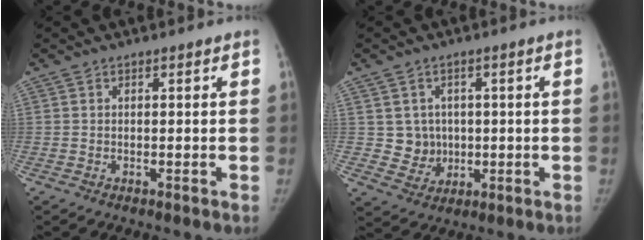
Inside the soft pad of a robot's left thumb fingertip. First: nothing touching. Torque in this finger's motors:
{"motor_torque": [-0.48, -0.12, -0.12, 0.20, -0.02]}